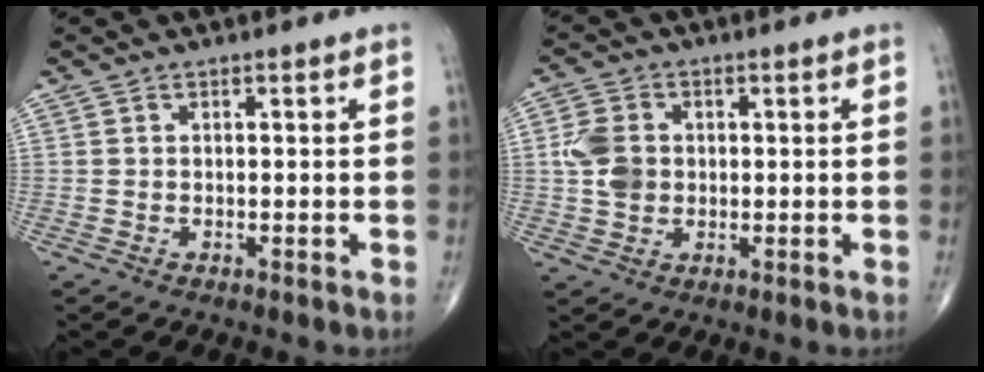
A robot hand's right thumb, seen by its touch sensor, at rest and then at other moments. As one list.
[{"total": 6.3, "force": [0.4, 4.9, 3.9], "torque": [-0.069, 0.004, 0.008]}]